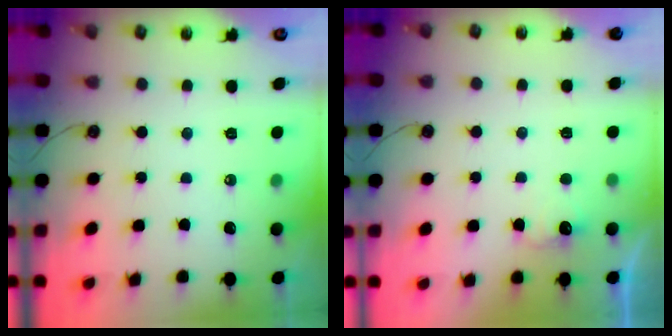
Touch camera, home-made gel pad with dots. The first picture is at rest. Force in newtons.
{"total": 2.9, "press": 2.8, "slide": 0.9}